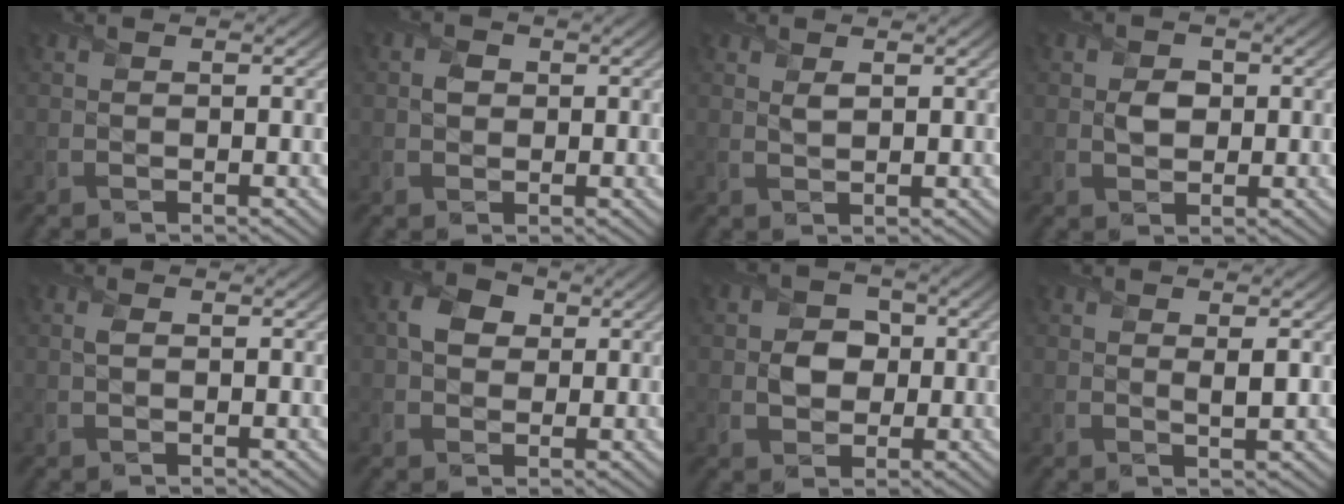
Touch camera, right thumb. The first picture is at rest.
{"total": 1.6, "force": [0.2, 1.4, 0.7], "torque": [-0.016, -0.001, -0.002]}
{"total": 1.0, "force": [0.7, 0.4, 0.6], "torque": [-0.018, -0.005, 0.015]}
{"total": 2.3, "force": [0.2, 1.9, 1.3], "torque": [-0.028, -0.004, -0.001]}
{"total": 0.6, "force": [0.1, 0.3, 0.5], "torque": [-0.014, 0.000, -0.001]}
{"total": 3.6, "force": [0.7, 3.0, 1.9], "torque": [-0.042, 0.010, 0.005]}
{"total": 3.7, "force": [-0.2, 3.2, 1.7], "torque": [-0.032, -0.001, -0.016]}
{"total": 1.0, "force": [0.3, 0.1, 1.0], "torque": [-0.016, -0.006, 0.003]}